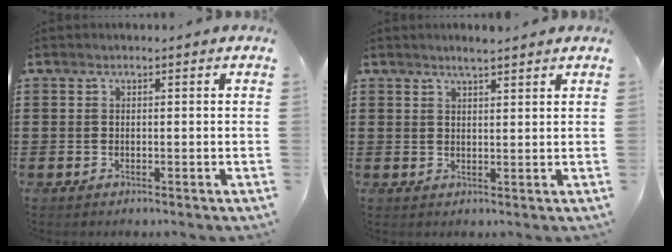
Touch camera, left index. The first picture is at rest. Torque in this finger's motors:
{"motor_torque": [0.55, -0.18, 0.08, 0.02]}